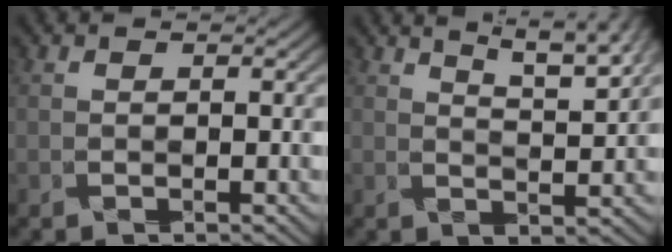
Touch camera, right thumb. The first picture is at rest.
{"total": 5.2, "force": [4.3, -0.2, 2.9], "torque": [-0.059, 0.005, 0.068]}